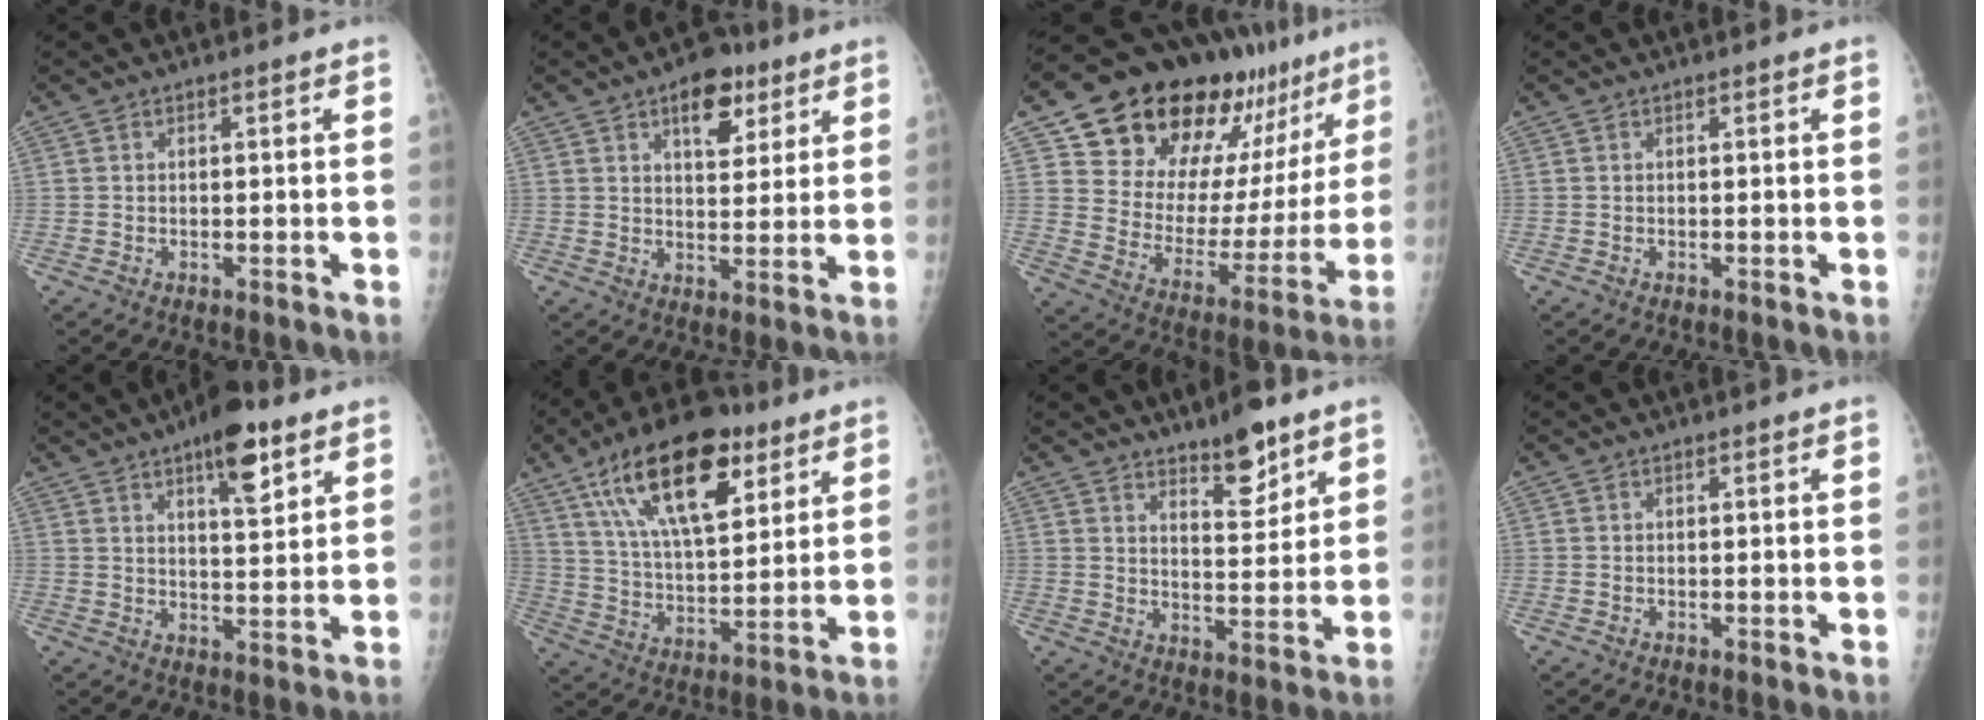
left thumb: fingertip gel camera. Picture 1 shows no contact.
{"total": 8.9, "force": [4.8, 4.9, 5.6], "torque": [-0.050, -0.019, 0.067]}
{"total": 26.8, "force": [18.2, 12.7, 15.1], "torque": [-0.186, -0.060, 0.272]}
{"total": 0.0}
{"total": 9.9, "force": [5.8, 3.4, 7.3], "torque": [-0.091, -0.030, 0.084]}
{"total": 21.9, "force": [11.4, 9.9, 15.8], "torque": [-0.241, -0.031, 0.197]}
{"total": 8.3, "force": [5.8, 2.8, 5.2], "torque": [-0.058, -0.044, 0.090]}
{"total": 0.0}